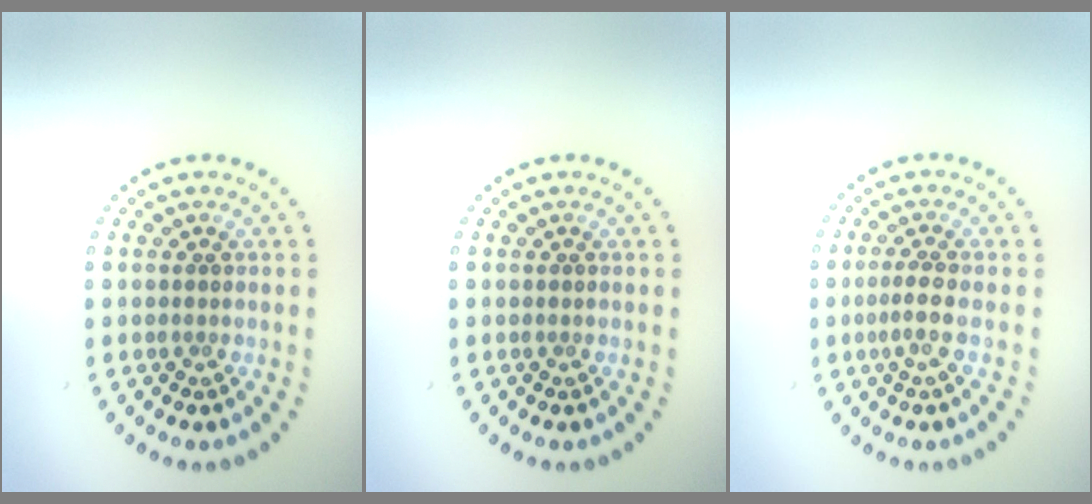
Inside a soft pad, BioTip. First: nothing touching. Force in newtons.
{"total": 0.0}
{"total": 1.5, "press": 1.2, "slide": 0.9}